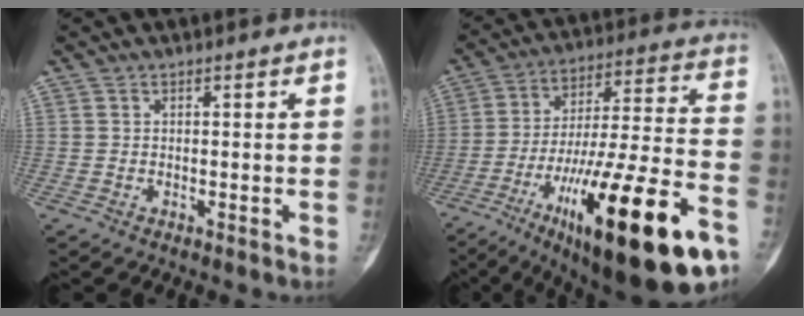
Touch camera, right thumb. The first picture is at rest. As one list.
[{"total": 30.4, "force": [-14.8, 7.1, 25.6], "torque": [-0.383, 0.050, -0.230]}]